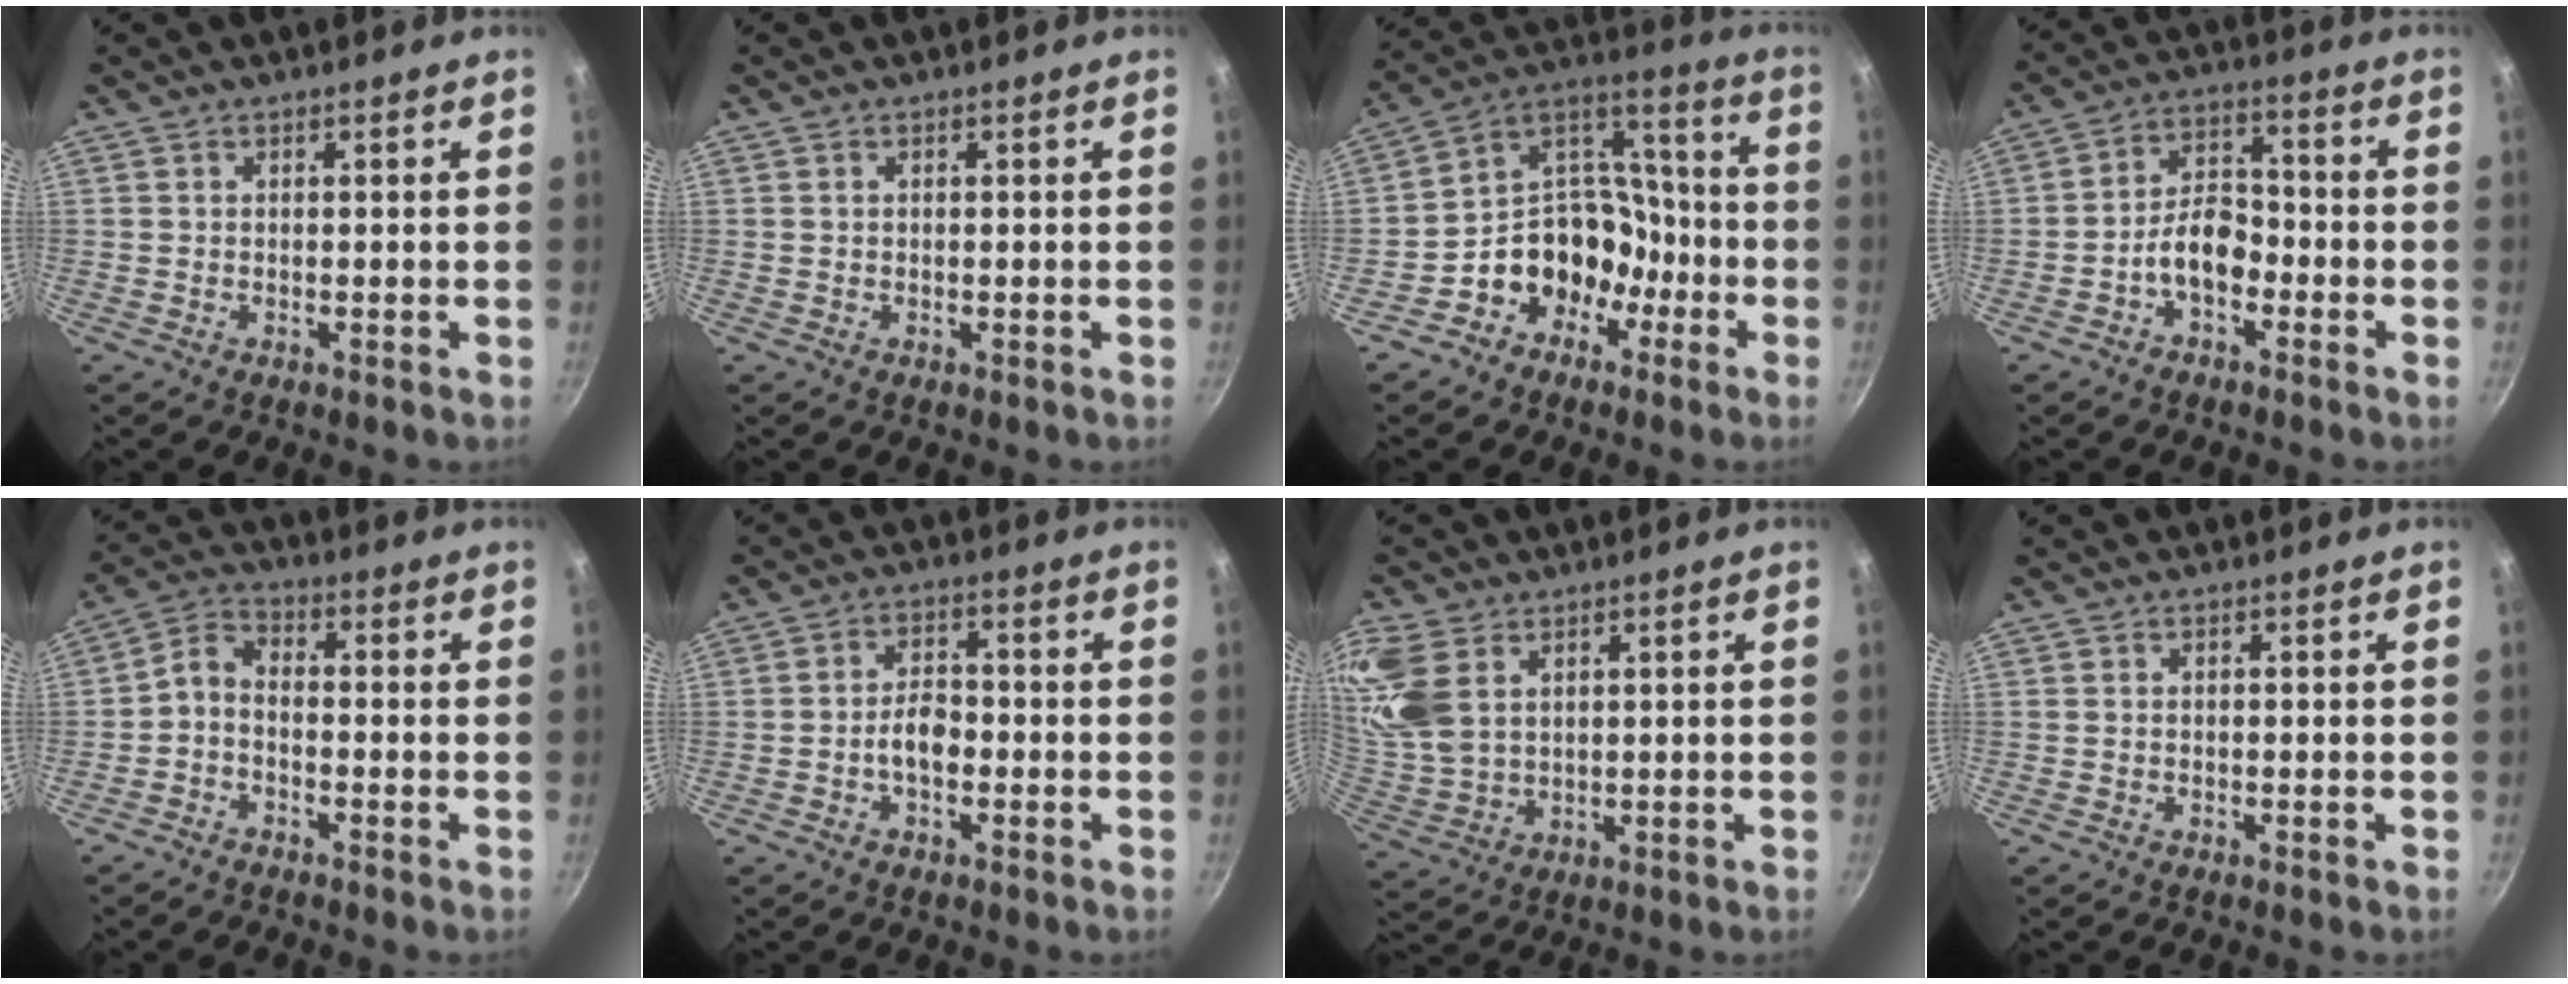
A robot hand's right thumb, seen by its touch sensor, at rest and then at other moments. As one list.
[{"total": 0.0}, {"total": 14.6, "force": [-6.3, 11.1, 7.1], "torque": [-0.064, 0.089, -0.115]}, {"total": 8.1, "force": [-3.0, 4.9, 5.7], "torque": [-0.085, 0.038, -0.062]}, {"total": 5.0, "force": [-1.7, 3.1, 3.5], "torque": [-0.066, 0.029, -0.046]}, {"total": 4.9, "force": [-1.5, 2.9, 3.7], "torque": [-0.056, 0.020, -0.031]}, {"total": 12.0, "force": [4.3, 7.9, 7.9], "torque": [-0.187, -0.005, 0.097]}, {"total": 0.0}]